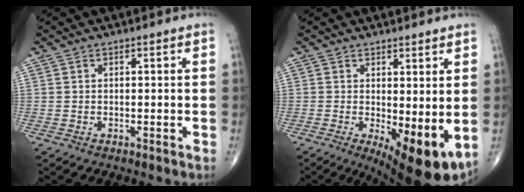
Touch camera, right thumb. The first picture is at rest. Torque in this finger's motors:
{"motor_torque": [-0.02, 0.99, 0.21, -0.19, 0.10]}